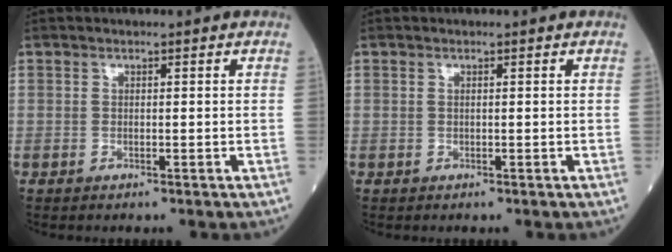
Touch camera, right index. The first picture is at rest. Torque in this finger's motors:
{"motor_torque": [-0.12, 0.02, -0.02, -0.01]}